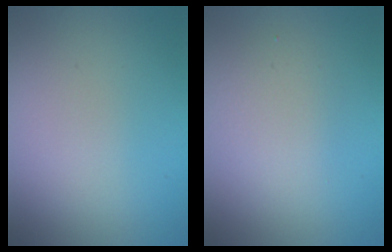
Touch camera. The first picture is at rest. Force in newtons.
{"total": 2.4, "press": 2.4, "slide": 0.1}